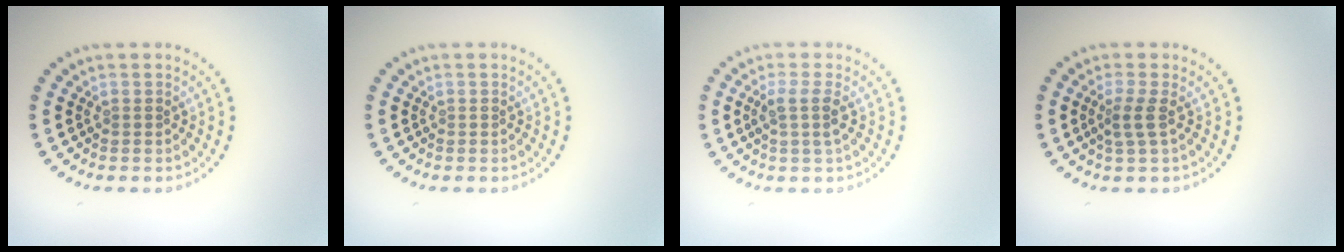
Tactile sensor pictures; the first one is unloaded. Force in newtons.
{"total": 0.0}
{"total": 2.0, "press": 1.5, "slide": 1.2}
{"total": 1.9, "press": 1.4, "slide": 1.4}